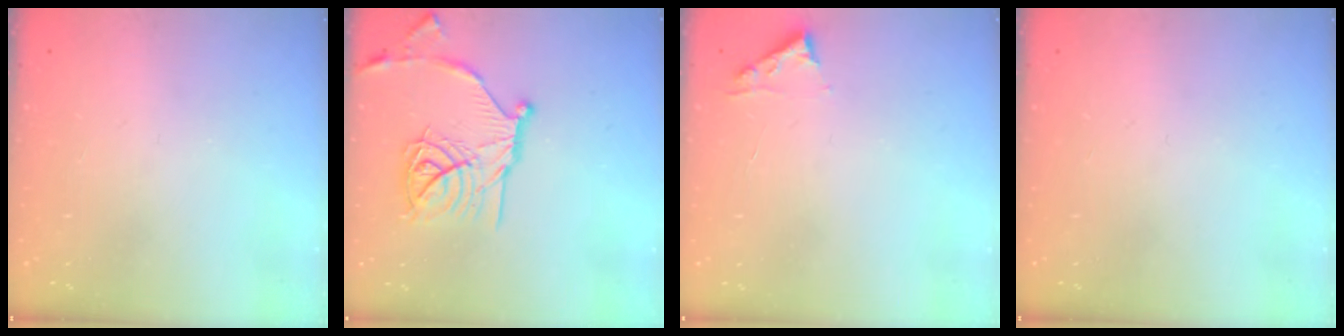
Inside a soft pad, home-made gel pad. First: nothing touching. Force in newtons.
{"total": 19.6, "press": 19.5, "slide": 1.7}
{"total": 4.5, "press": 4.4, "slide": 0.5}
{"total": 0.0}